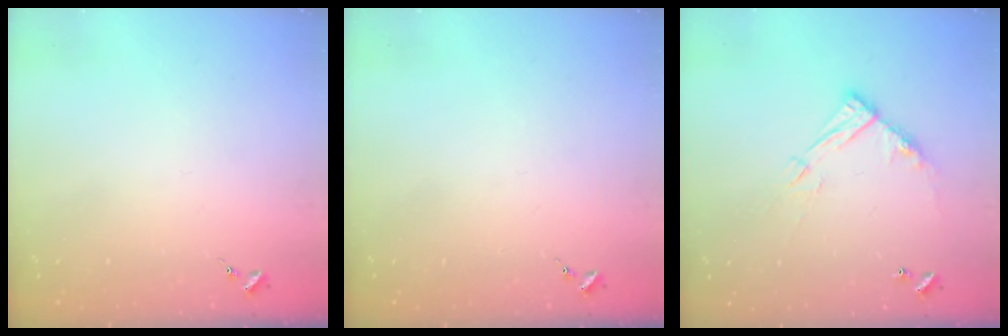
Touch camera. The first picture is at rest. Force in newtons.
{"total": 0.0}
{"total": 12.8, "press": 12.8, "slide": 0.7}